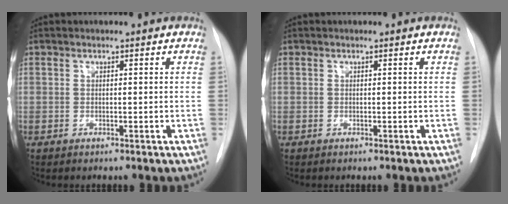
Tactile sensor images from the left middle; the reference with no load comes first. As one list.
[{"total": 0.0}]